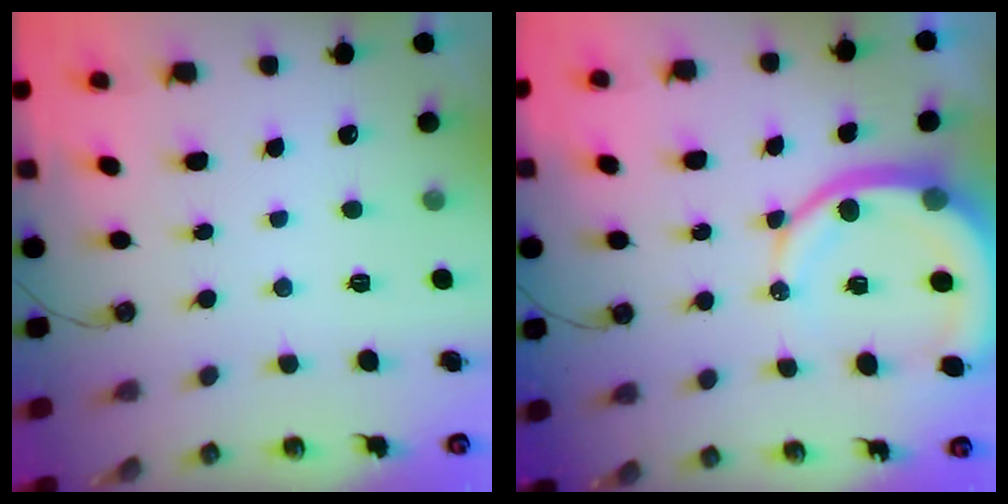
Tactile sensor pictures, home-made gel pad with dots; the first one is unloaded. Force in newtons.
{"total": 11.4, "press": 11.3, "slide": 1.4}